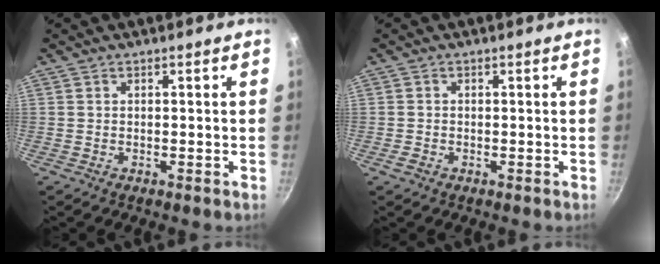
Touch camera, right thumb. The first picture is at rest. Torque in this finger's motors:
{"motor_torque": [0.13, 0.06, -0.27, 0.13, -0.02]}